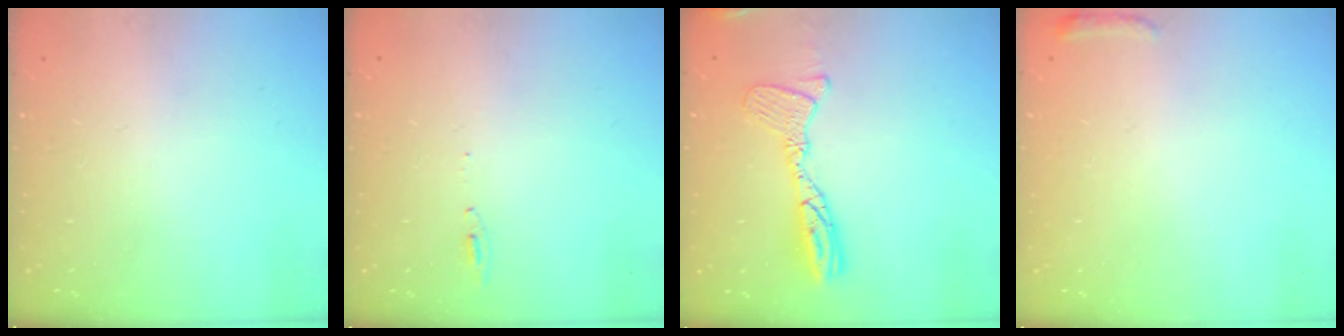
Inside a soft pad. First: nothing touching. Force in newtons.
{"total": 4.8, "press": 4.6, "slide": 1.6}
{"total": 13.5, "press": 13.5, "slide": 1.3}
{"total": 4.7, "press": 4.6, "slide": 0.9}